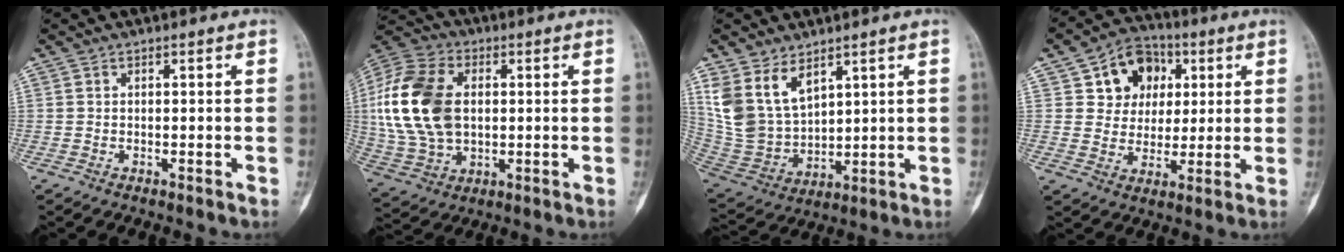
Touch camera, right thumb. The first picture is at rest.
{"total": 20.0, "force": [2.4, 13.3, 14.8], "torque": [-0.302, 0.005, 0.048]}
{"total": 12.6, "force": [6.9, 7.5, 7.4], "torque": [-0.129, -0.029, 0.164]}
{"total": 11.7, "force": [4.3, 9.5, 5.3], "torque": [-0.032, -0.007, 0.068]}